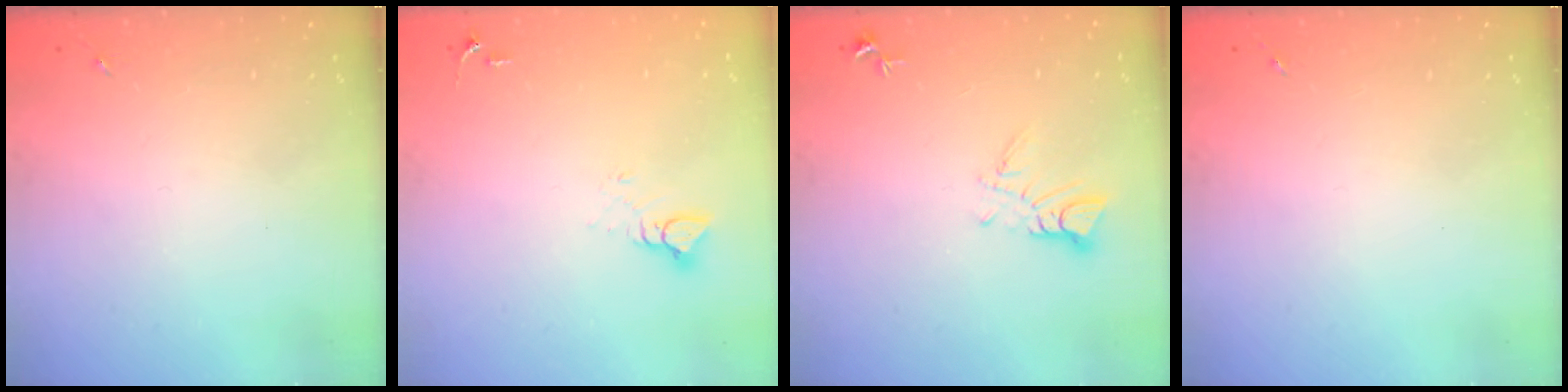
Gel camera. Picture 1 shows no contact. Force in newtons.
{"total": 3.9, "press": 3.9, "slide": 0.2}
{"total": 4.3, "press": 4.3, "slide": 0.3}
{"total": 0.0}